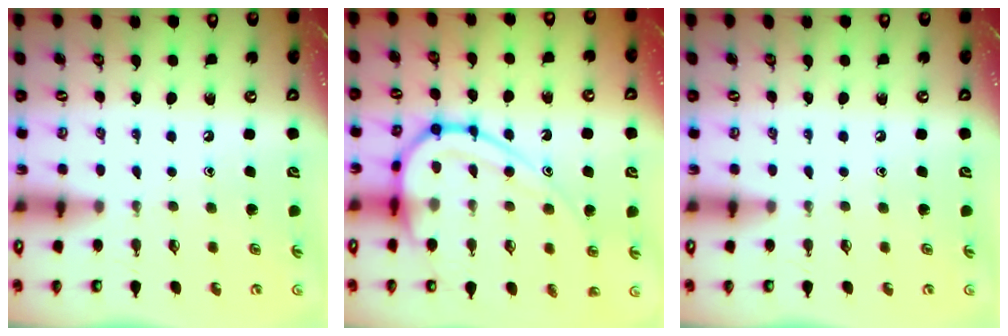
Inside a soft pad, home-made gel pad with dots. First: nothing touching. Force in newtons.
{"total": 15.2, "press": 15.1, "slide": 1.6}
{"total": 0.0}